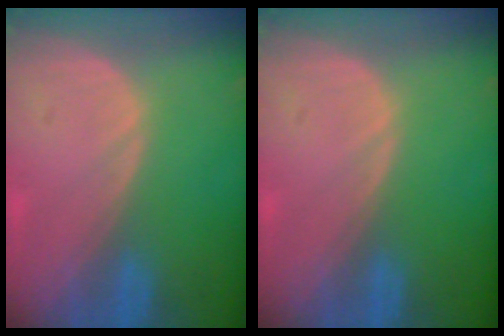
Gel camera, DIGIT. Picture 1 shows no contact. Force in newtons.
{"total": 0.0}